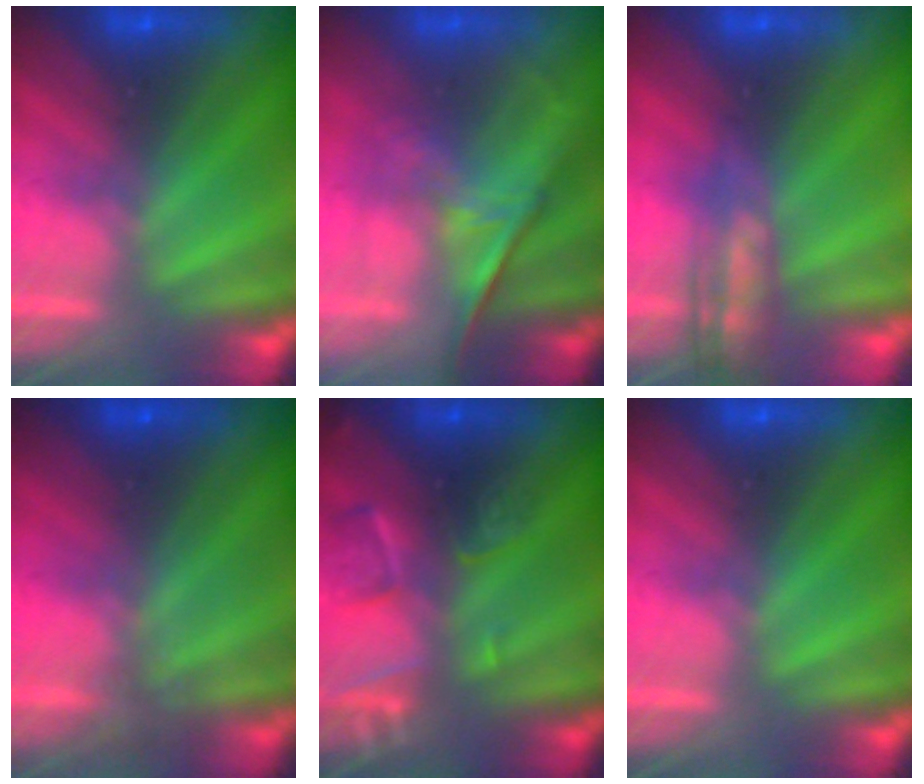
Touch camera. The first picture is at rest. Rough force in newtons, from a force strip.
{"total": 1.1}
{"total": 2.9}
{"total": 1.4}
{"total": 2.5}
{"total": 0.0}